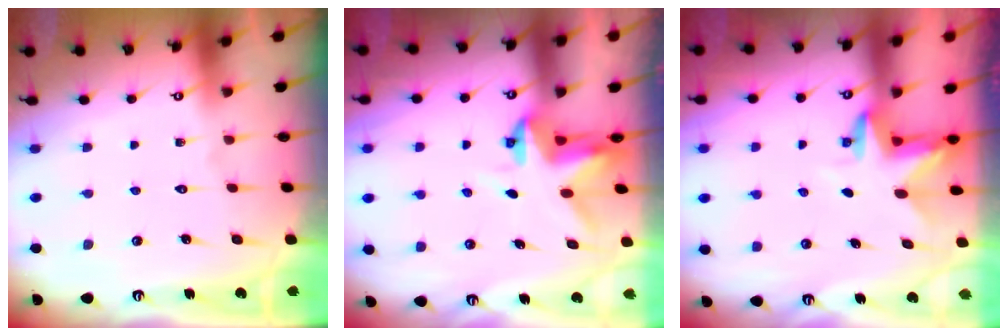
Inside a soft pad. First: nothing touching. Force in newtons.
{"total": 4.4, "press": 4.4, "slide": 0.2}
{"total": 3.2, "press": 3.2, "slide": 0.1}